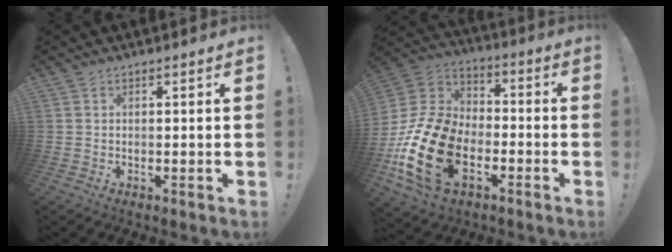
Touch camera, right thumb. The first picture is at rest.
{"total": 25.0, "force": [-8.4, 15.7, 17.5], "torque": [-0.350, 0.056, -0.129]}